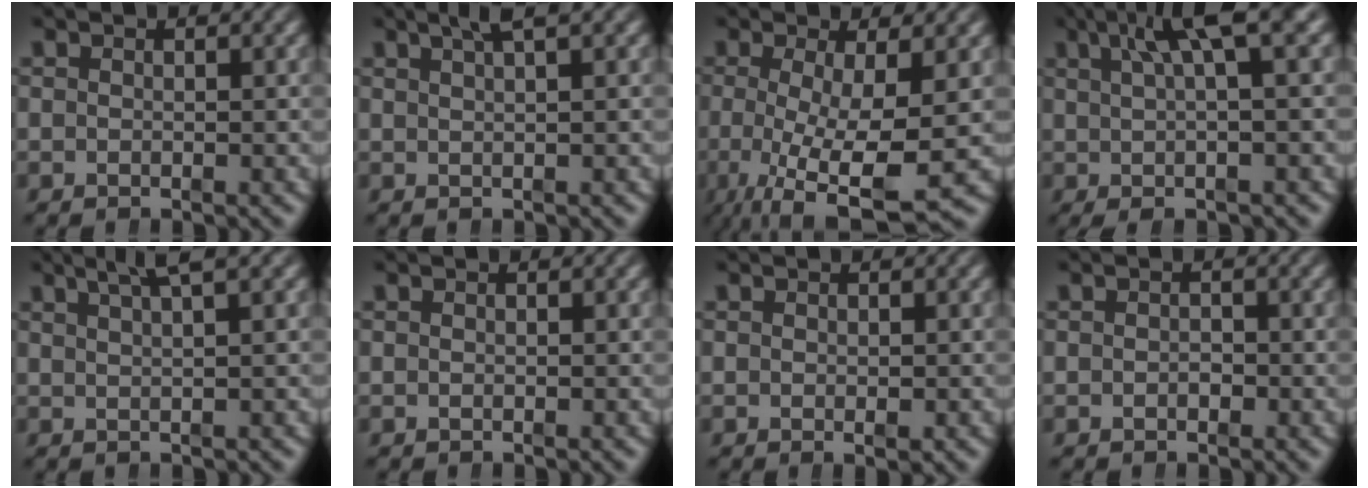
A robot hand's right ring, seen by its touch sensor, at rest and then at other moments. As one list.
[{"total": 3.0, "force": [2.2, -0.6, 1.9], "torque": [-0.017, 0.014, 0.037]}, {"total": 7.6, "force": [-2.6, 2.6, 6.6], "torque": [-0.129, -0.046, -0.016]}, {"total": 7.0, "force": [3.0, 0.8, 6.3], "torque": [-0.074, 0.024, 0.045]}, {"total": 3.9, "force": [3.0, -0.5, 2.5], "torque": [-0.026, 0.017, 0.048]}, {"total": 0.0}, {"total": 0.7, "force": [-0.1, 0.1, 0.6], "torque": [-0.007, -0.005, 0.001]}, {"total": 0.5, "force": [-0.4, 0.0, 0.3], "torque": [-0.003, -0.005, -0.005]}]